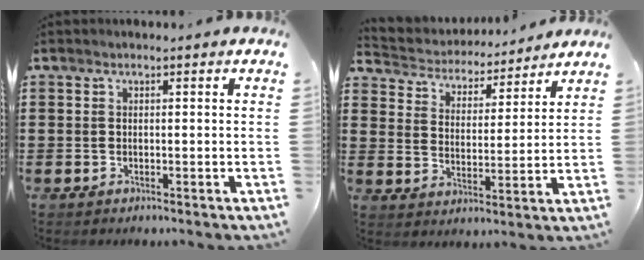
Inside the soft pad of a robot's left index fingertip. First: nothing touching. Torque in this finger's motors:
{"motor_torque": [0.62, 0.60, 0.22, 0.02]}